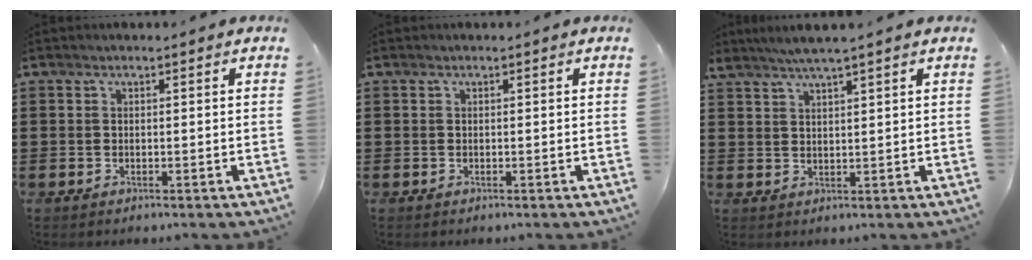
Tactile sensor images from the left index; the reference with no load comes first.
{"total": 0.0}
{"total": 3.3, "force": [2.8, -0.3, 1.7], "torque": [-0.040, -0.002, 0.051]}